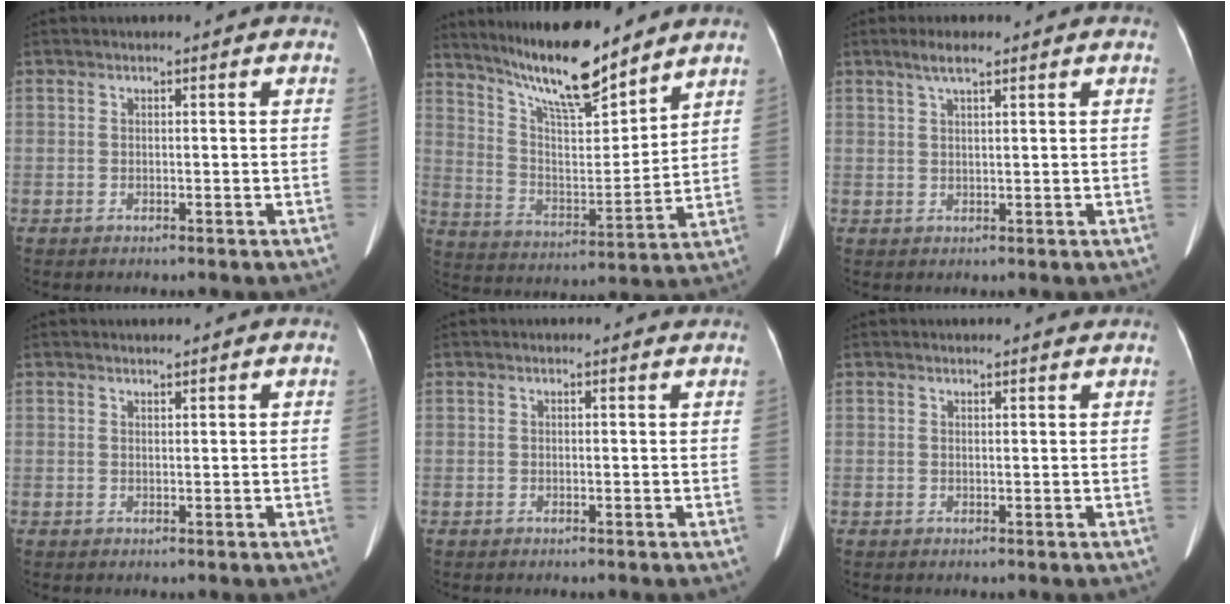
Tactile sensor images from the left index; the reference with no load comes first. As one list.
[{"total": 14.9, "force": [12.6, 1.9, 7.7], "torque": [-0.138, -0.008, 0.229]}, {"total": 3.1, "force": [2.1, 0.4, 2.2], "torque": [-0.047, 0.009, 0.039]}, {"total": 0.9, "force": [0.8, 0.0, 0.3], "torque": [-0.007, 0.003, 0.017]}, {"total": 1.0, "force": [1.0, 0.1, 0.0], "torque": [-0.009, 0.002, 0.008]}, {"total": 2.4, "force": [2.3, 0.2, 0.6], "torque": [-0.011, 0.007, 0.026]}]